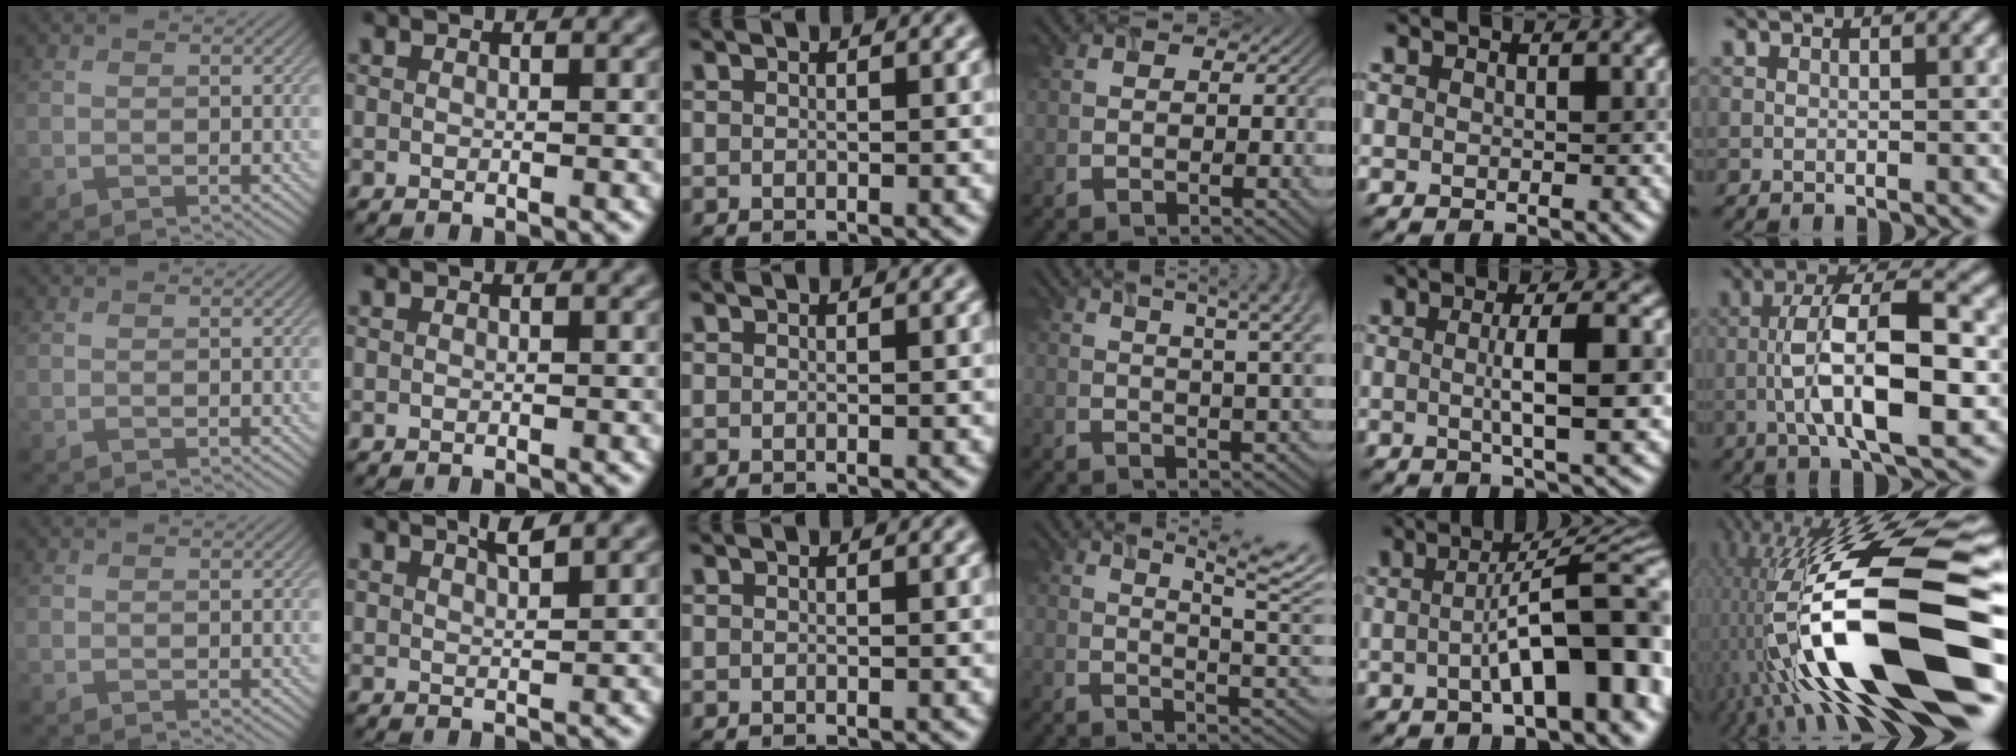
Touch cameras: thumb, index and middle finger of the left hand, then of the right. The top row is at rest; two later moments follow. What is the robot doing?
{"motion": "screw", "object": "timer"}